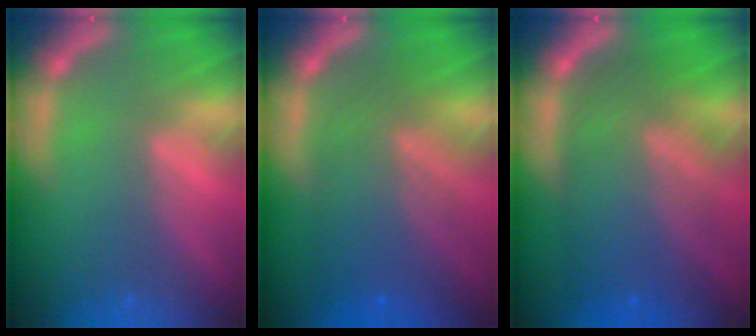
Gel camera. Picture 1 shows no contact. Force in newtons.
{"total": 8.0}
{"total": 10.0}